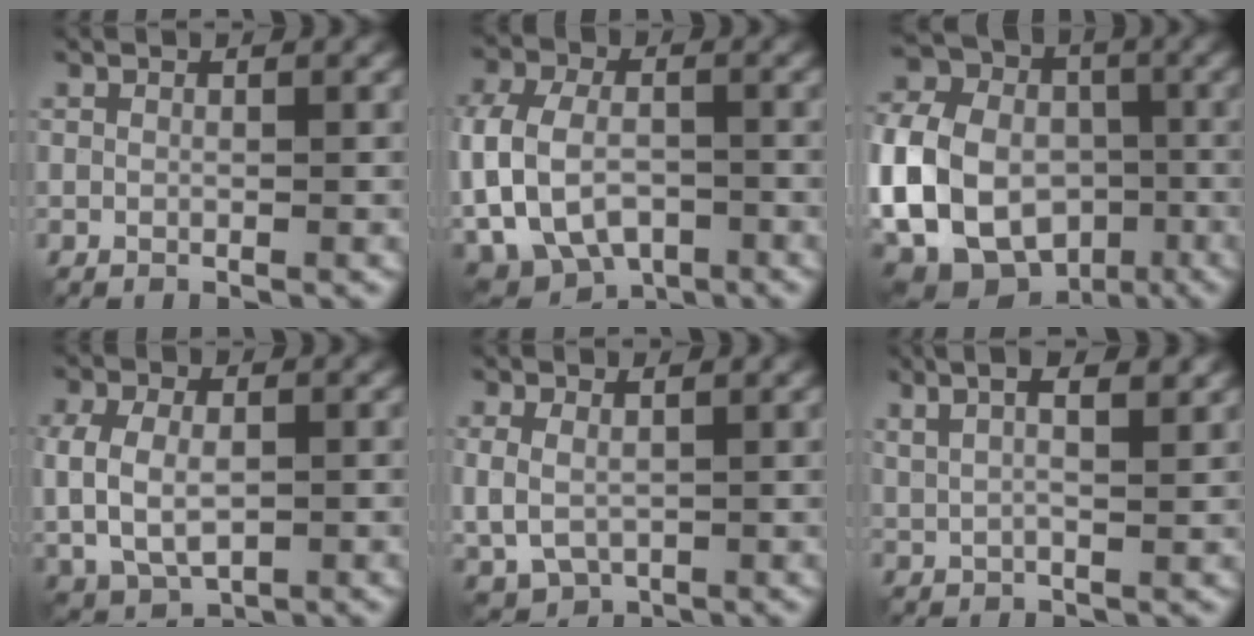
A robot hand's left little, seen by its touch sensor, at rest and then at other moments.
{"total": 12.2, "force": [-4.0, 8.4, 7.8], "torque": [-0.165, -0.004, -0.064]}
{"total": 16.2, "force": [-4.4, 12.7, 9.1], "torque": [-0.196, -0.007, -0.097]}
{"total": 6.8, "force": [-0.9, 4.7, 4.9], "torque": [-0.120, -0.010, 0.001]}
{"total": 3.8, "force": [0.8, 2.3, 2.8], "torque": [-0.064, -0.005, 0.017]}
{"total": 7.3, "force": [4.2, 2.9, 5.2], "torque": [-0.073, 0.032, 0.046]}